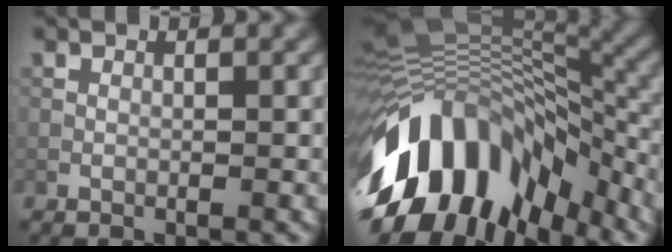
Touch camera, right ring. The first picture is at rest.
{"total": 15.0, "force": [-6.3, 8.6, 10.6], "torque": [-0.207, 0.022, -0.113]}